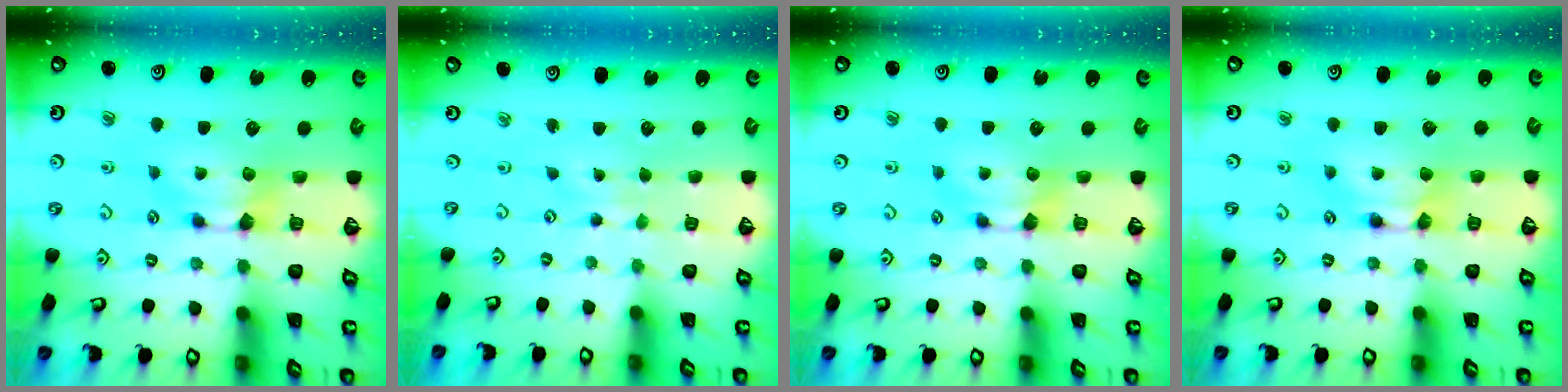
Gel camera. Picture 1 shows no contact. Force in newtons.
{"total": 3.7, "press": 3.7, "slide": 0.2}
{"total": 0.0}
{"total": 1.7, "press": 1.7, "slide": 0.2}